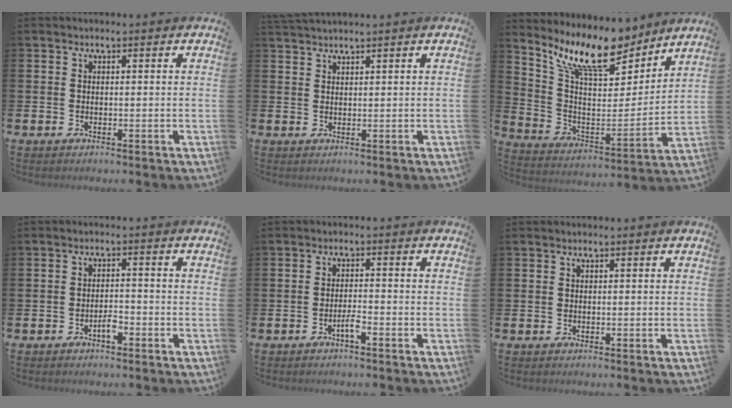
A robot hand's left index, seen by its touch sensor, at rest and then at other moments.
{"total": 1.7, "force": [1.6, -0.3, 0.1], "torque": [-0.006, -0.003, 0.032]}
{"total": 13.2, "force": [11.1, 3.7, 6.1], "torque": [-0.137, -0.072, 0.195]}
{"total": 2.0, "force": [-1.1, 0.7, 1.4], "torque": [-0.020, 0.000, -0.023]}
{"total": 1.8, "force": [-1.2, 0.1, 1.4], "torque": [-0.026, 0.000, -0.022]}
{"total": 0.0}